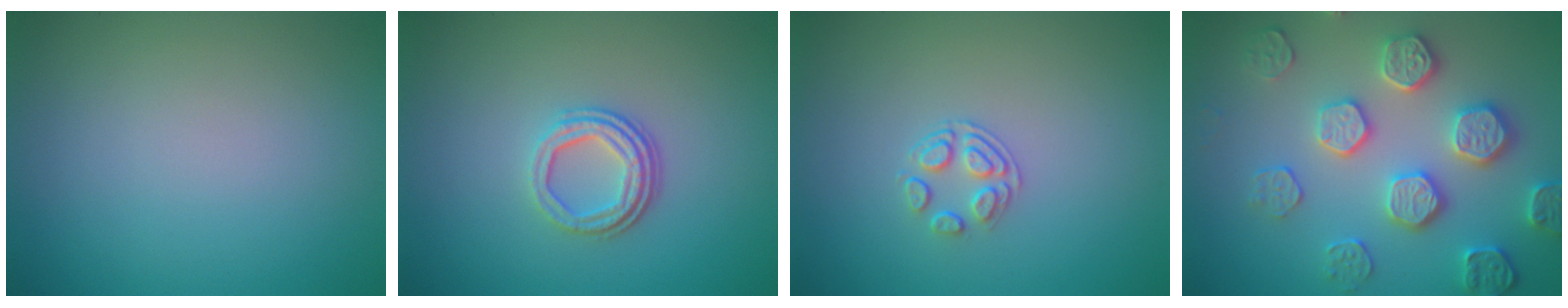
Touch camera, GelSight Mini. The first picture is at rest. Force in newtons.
{"total": 3.2, "press": 2.3, "slide": 2.1}
{"total": 1.8, "press": 1.2, "slide": 1.4}
{"total": 4.9, "press": 4.7, "slide": 1.3}